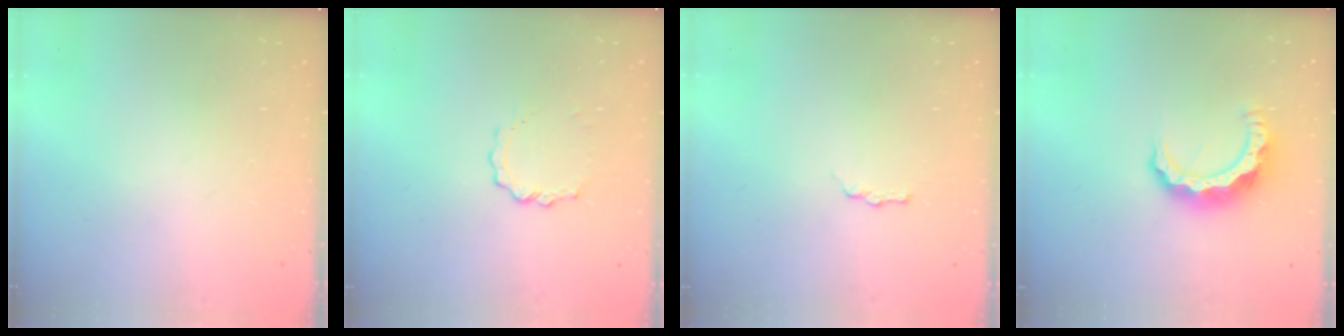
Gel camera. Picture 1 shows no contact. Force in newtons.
{"total": 3.8, "press": 3.8, "slide": 0.4}
{"total": 3.4, "press": 3.3, "slide": 0.5}
{"total": 9.9, "press": 9.9, "slide": 0.8}